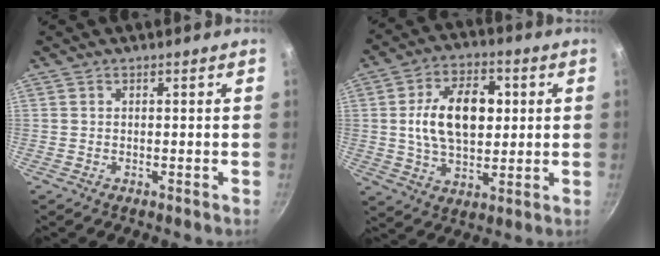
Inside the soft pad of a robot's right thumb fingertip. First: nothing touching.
{"total": 15.3, "force": [2.1, 9.7, 11.7], "torque": [-0.165, 0.004, 0.032]}